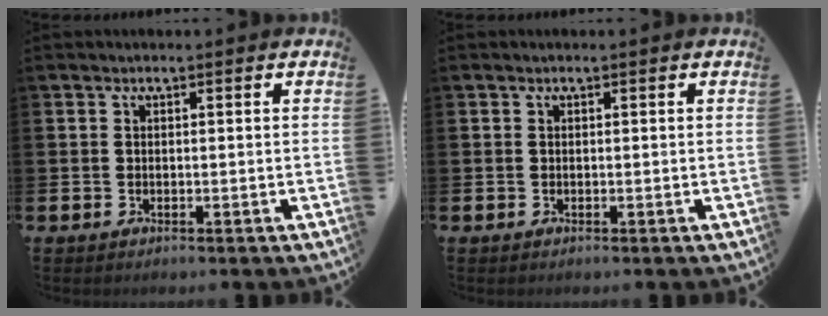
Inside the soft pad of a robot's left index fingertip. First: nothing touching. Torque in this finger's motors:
{"motor_torque": [0.00, 0.00, -0.03, 0.00]}